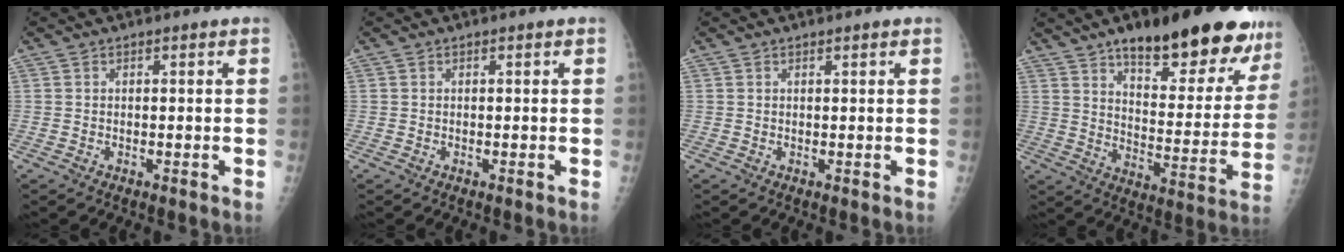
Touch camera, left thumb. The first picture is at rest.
{"total": 0.0}
{"total": 0.6, "force": [0.4, 0.0, 0.4], "torque": [-0.009, 0.000, 0.006]}
{"total": 26.0, "force": [17.0, 8.5, 17.6], "torque": [-0.197, -0.061, 0.242]}